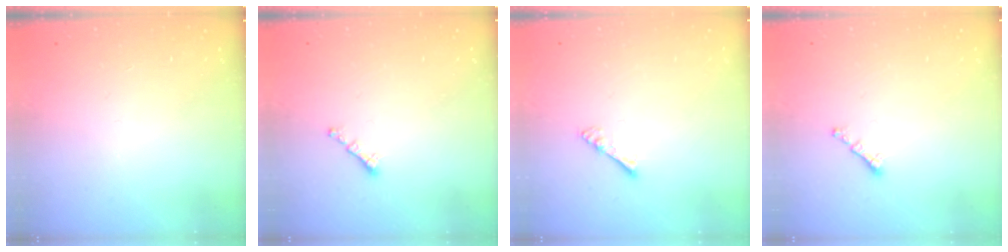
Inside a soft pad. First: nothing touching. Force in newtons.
{"total": 0.7, "press": 0.6, "slide": 0.4}
{"total": 4.0, "press": 3.9, "slide": 0.6}
{"total": 0.7, "press": 0.6, "slide": 0.4}